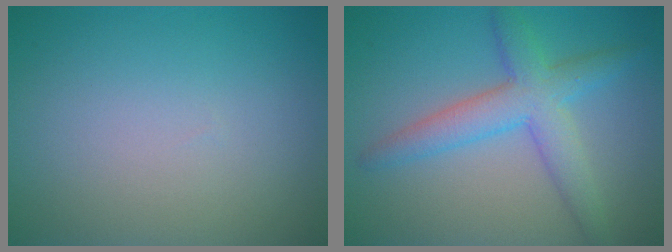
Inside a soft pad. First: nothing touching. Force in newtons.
{"total": 4.8, "press": 4.8, "slide": 0.1}